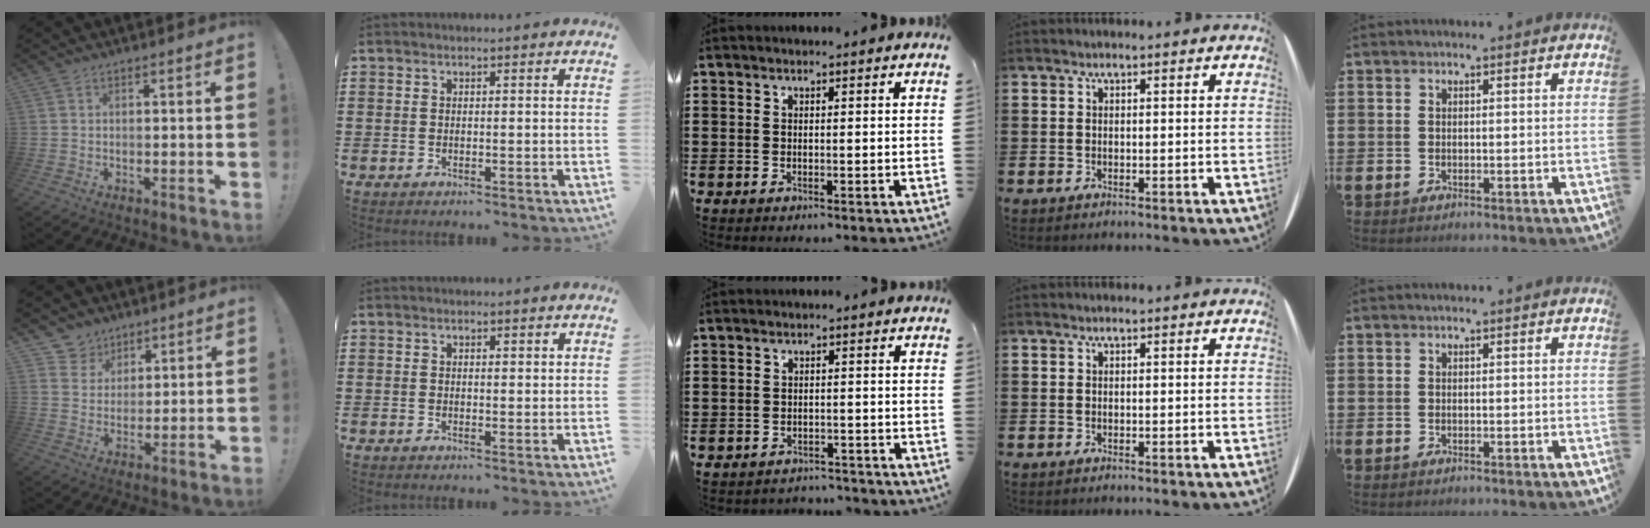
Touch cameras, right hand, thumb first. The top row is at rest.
{"thumb": {"total": 6.9, "force": [4.4, 5.3, 0.2], "torque": [-0.007, -0.040, 0.088]}, "index": {"total": 0.8, "force": [0.3, 0.3, 0.7], "torque": [-0.014, 0.003, 0.005]}, "middle": {"total": 2.2, "force": [-2.1, 0.5, -0.4], "torque": [0.000, 0.003, -0.050]}}